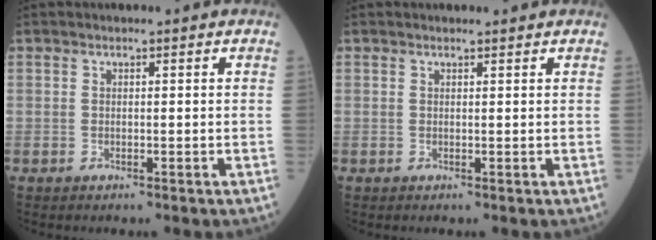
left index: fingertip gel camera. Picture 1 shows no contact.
{"total": 1.2, "force": [1.2, 0.1, 0.2], "torque": [-0.009, 0.004, 0.017]}